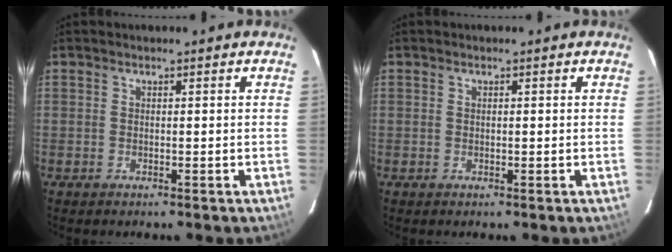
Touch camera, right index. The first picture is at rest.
{"total": 0.0}